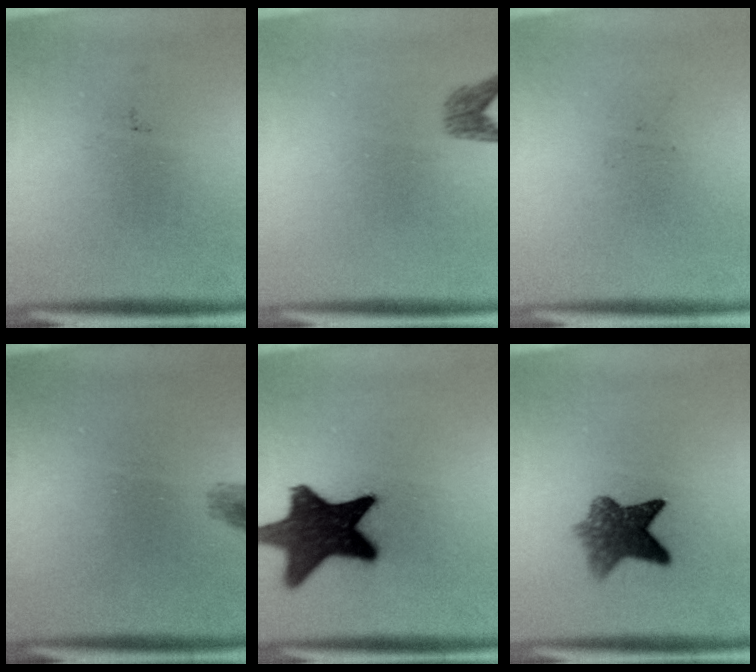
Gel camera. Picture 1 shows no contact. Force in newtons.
{"total": 1.8}
{"total": 0.0}
{"total": 1.2}
{"total": 16.1}
{"total": 6.5}